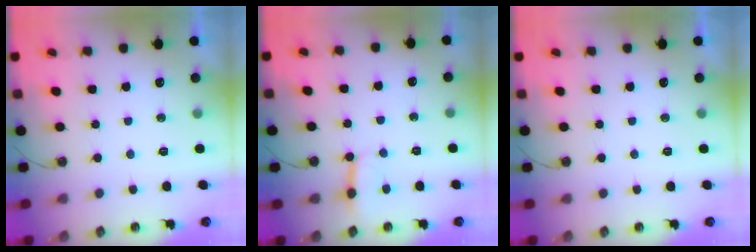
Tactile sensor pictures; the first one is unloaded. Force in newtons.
{"total": 2.8, "press": 2.8, "slide": 0.3}
{"total": 0.0}